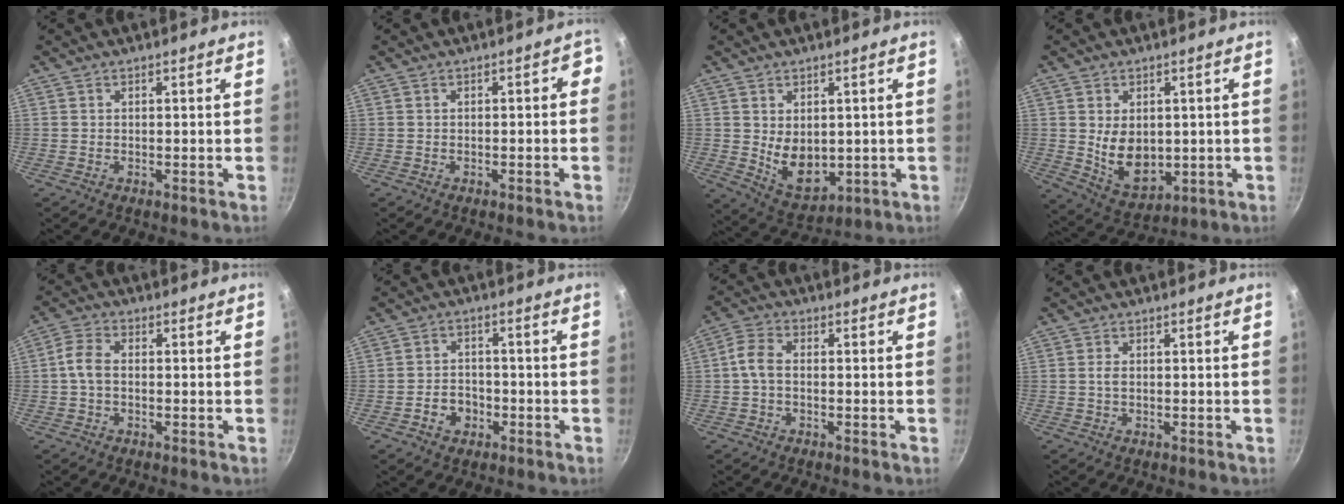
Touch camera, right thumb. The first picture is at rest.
{"total": 2.2, "force": [-0.6, 1.1, 1.8], "torque": [-0.010, 0.024, -0.004]}
{"total": 8.4, "force": [0.7, 5.7, 6.1], "torque": [-0.078, -0.023, 0.036]}
{"total": 9.6, "force": [0.6, 6.6, 6.9], "torque": [-0.095, -0.021, 0.033]}
{"total": 4.4, "force": [-0.4, 2.7, 3.5], "torque": [-0.076, 0.017, -0.017]}
{"total": 5.0, "force": [-2.2, 3.8, 2.5], "torque": [-0.025, 0.021, -0.038]}
{"total": 4.2, "force": [-0.6, 2.5, 3.4], "torque": [-0.076, 0.018, -0.021]}
{"total": 1.2, "force": [0.1, 0.8, 1.0], "torque": [-0.019, 0.001, 0.000]}